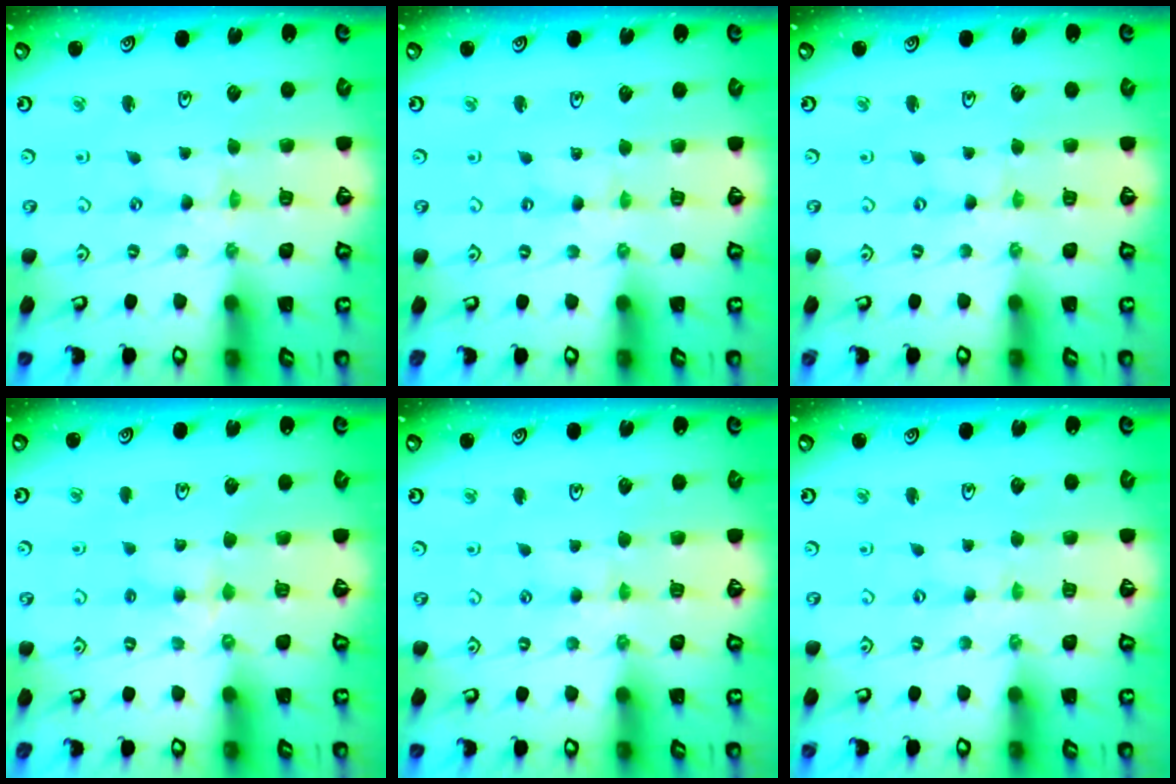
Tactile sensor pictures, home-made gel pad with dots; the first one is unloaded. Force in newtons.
{"total": 0.7, "press": 0.7, "slide": 0.2}
{"total": 0.0}
{"total": 2.7, "press": 2.7, "slide": 0.4}
{"total": 2.6, "press": 2.6, "slide": 0.4}
{"total": 1.0, "press": 1.0, "slide": 0.2}